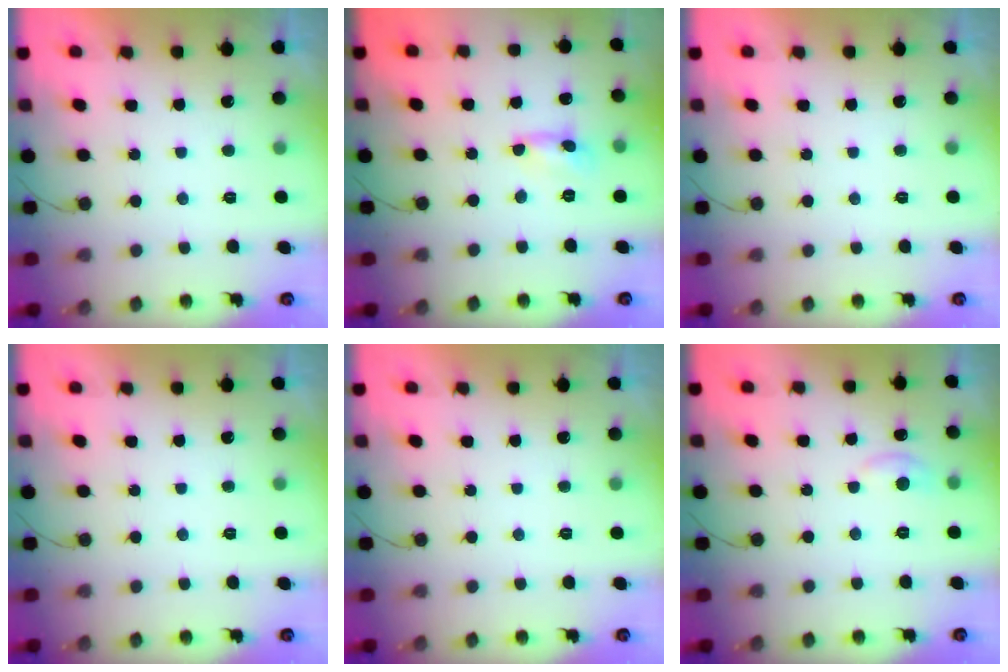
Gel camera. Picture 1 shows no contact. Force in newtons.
{"total": 1.0, "press": 1.0, "slide": 0.1}
{"total": 0.0}
{"total": 0.0}
{"total": 0.0}
{"total": 6.4, "press": 6.4, "slide": 0.6}